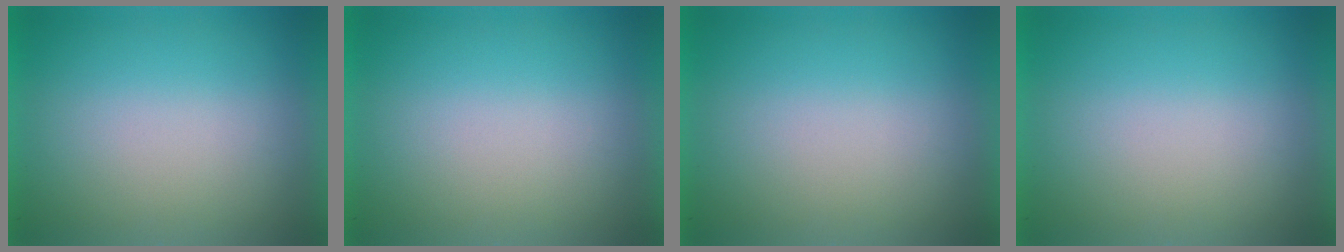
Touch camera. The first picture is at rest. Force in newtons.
{"total": 0.0}
{"total": 0.0}
{"total": 10.6}